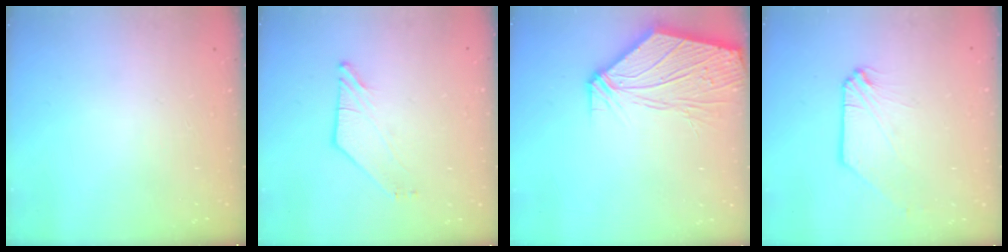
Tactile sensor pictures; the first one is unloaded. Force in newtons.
{"total": 3.4, "press": 3.4, "slide": 0.3}
{"total": 12.0, "press": 11.9, "slide": 1.6}
{"total": 0.8, "press": 0.8, "slide": 0.2}